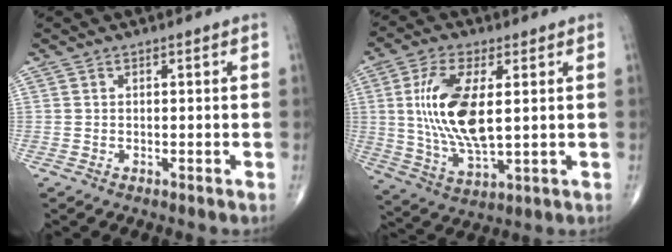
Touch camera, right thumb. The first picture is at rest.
{"total": 14.6, "force": [2.0, 6.0, 13.2], "torque": [-0.268, -0.017, 0.045]}